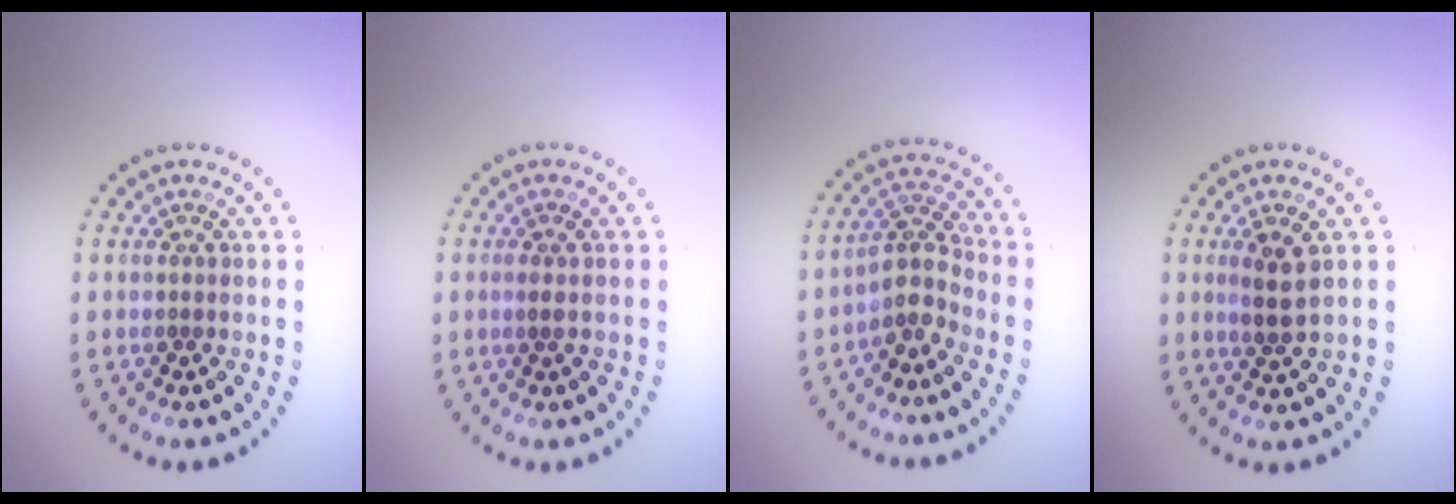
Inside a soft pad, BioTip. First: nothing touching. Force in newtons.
{"total": 0.5, "press": 0.2, "slide": 0.5}
{"total": 3.0, "press": 2.3, "slide": 1.9}
{"total": 2.1, "press": 2.0, "slide": 0.7}